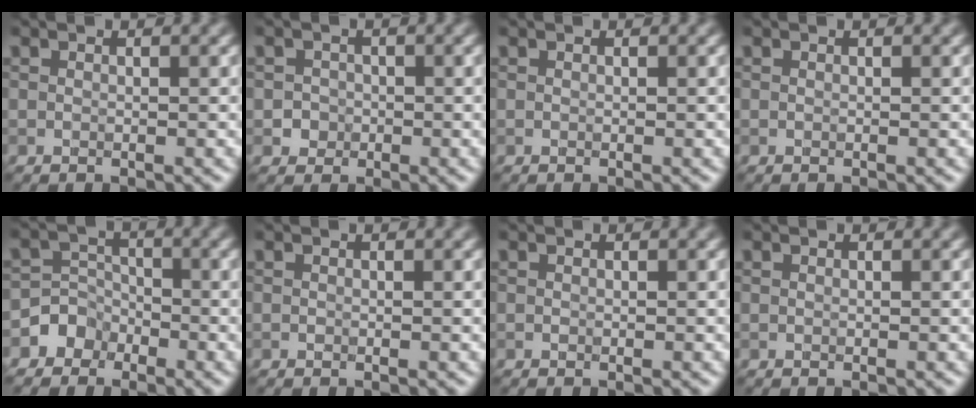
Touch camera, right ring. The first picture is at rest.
{"total": 1.5, "force": [-0.3, 1.5, 0.1], "torque": [0.016, -0.003, -0.006]}
{"total": 0.0}
{"total": 0.0}
{"total": 3.0, "force": [-1.9, 2.3, 0.1], "torque": [0.028, 0.013, -0.046]}
{"total": 0.0}
{"total": 0.0}
{"total": 0.0}